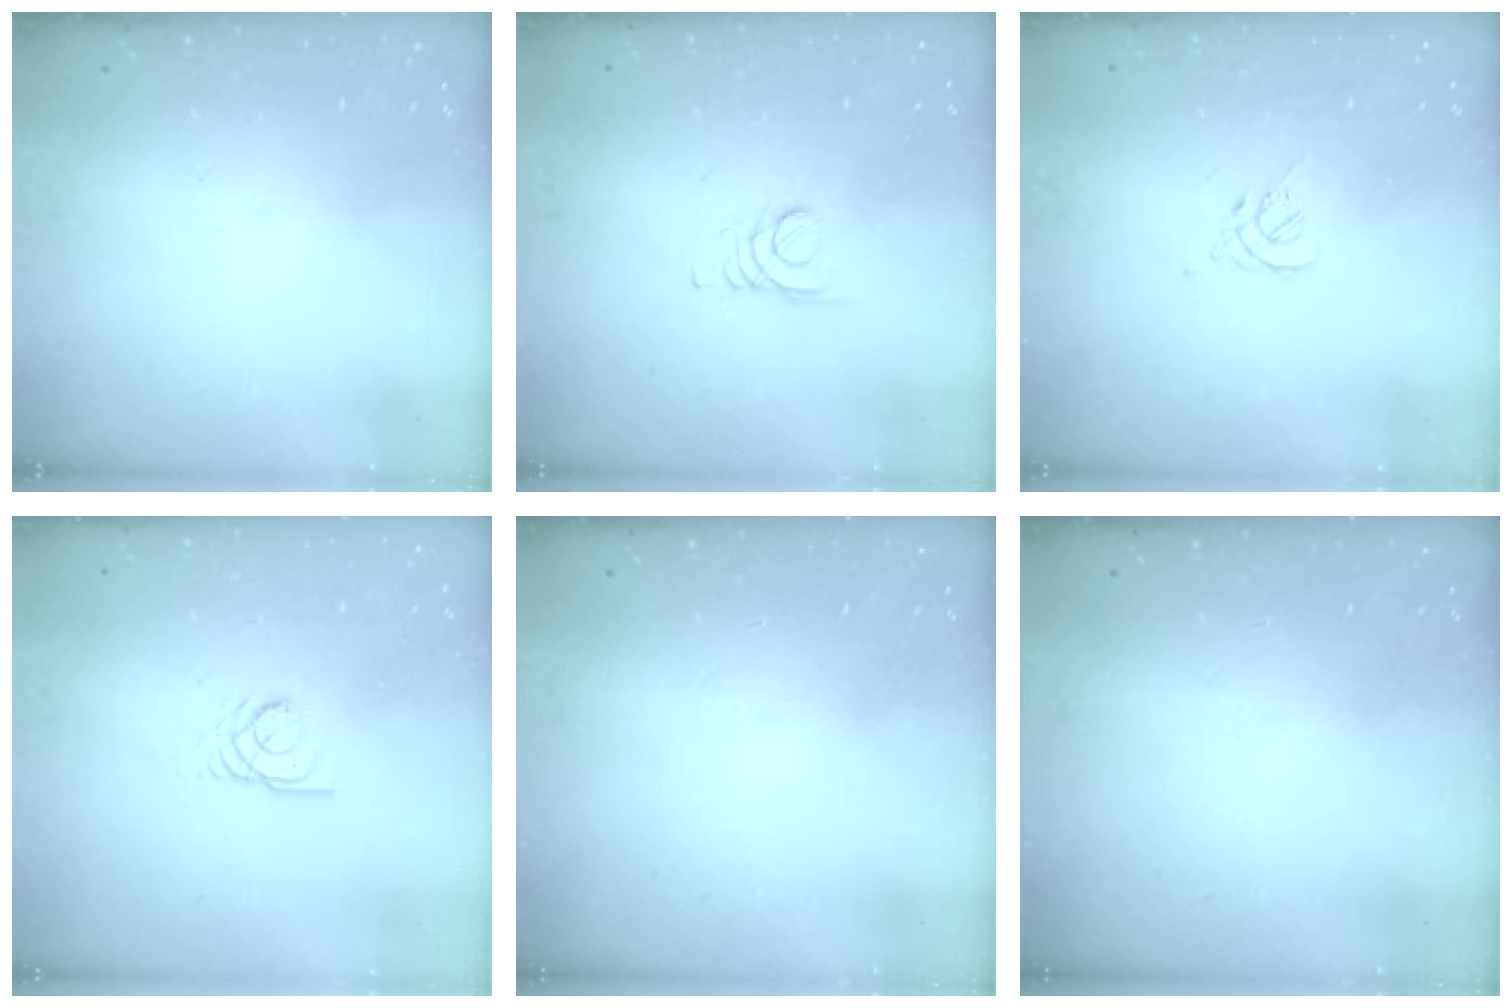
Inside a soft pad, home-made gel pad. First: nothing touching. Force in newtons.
{"total": 1.6, "press": 1.6, "slide": 0.2}
{"total": 1.2, "press": 1.1, "slide": 0.5}
{"total": 2.7, "press": 2.7, "slide": 0.2}
{"total": 0.0}
{"total": 0.0}